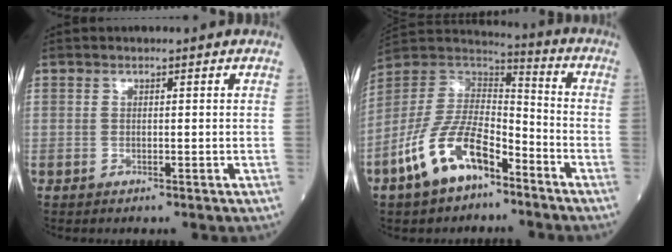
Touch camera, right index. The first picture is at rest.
{"total": 14.9, "force": [-8.2, 6.8, 10.4], "torque": [-0.227, 0.007, -0.155]}